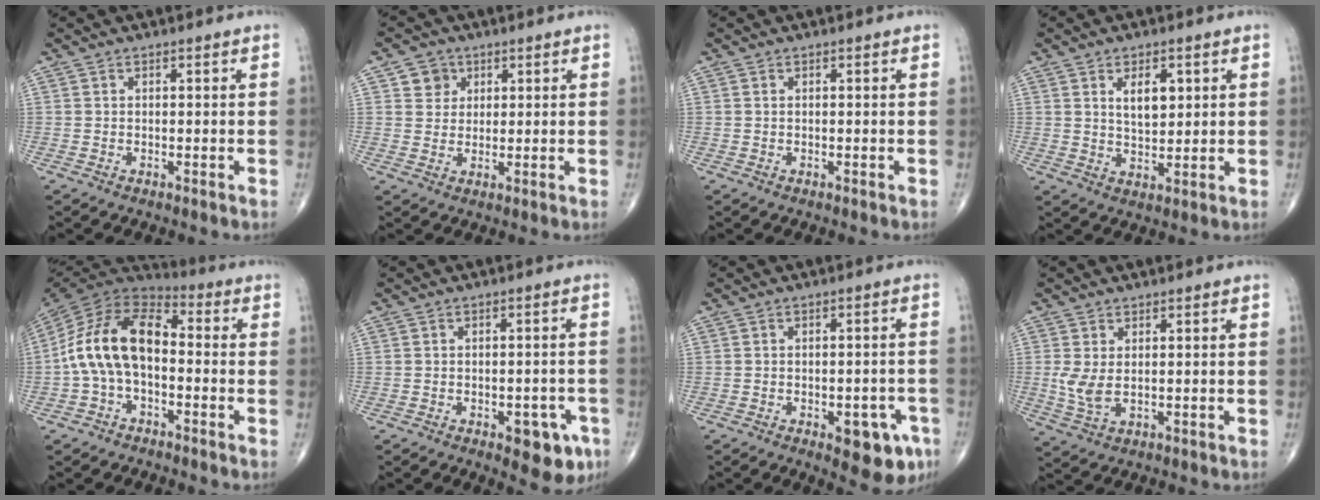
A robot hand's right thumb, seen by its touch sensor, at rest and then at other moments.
{"total": 4.3, "force": [1.8, 3.8, 0.8], "torque": [0.010, -0.005, 0.026]}
{"total": 0.0}
{"total": 5.9, "force": [2.1, 3.1, 4.5], "torque": [-0.056, -0.015, 0.038]}
{"total": 15.2, "force": [-1.5, 9.0, 12.2], "torque": [-0.224, 0.043, -0.040]}
{"total": 7.8, "force": [-3.7, 3.8, 5.7], "torque": [-0.047, 0.017, -0.039]}
{"total": 8.9, "force": [-4.1, 4.0, 6.8], "torque": [-0.061, 0.018, -0.043]}
{"total": 4.4, "force": [0.4, 2.3, 3.8], "torque": [-0.088, -0.005, 0.016]}